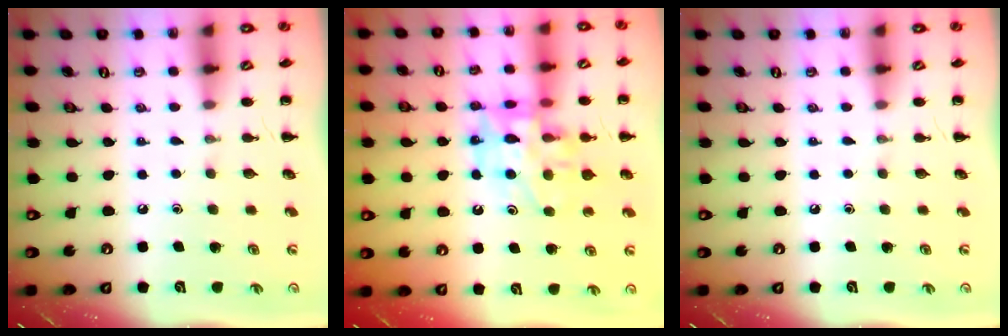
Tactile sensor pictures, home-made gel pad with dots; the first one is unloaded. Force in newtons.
{"total": 15.4, "press": 15.1, "slide": 3.2}
{"total": 0.0}